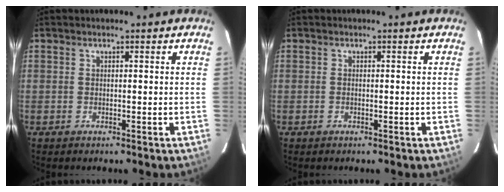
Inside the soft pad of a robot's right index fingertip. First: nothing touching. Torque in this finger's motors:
{"motor_torque": [0.15, 0.08, 0.08, 0.00]}